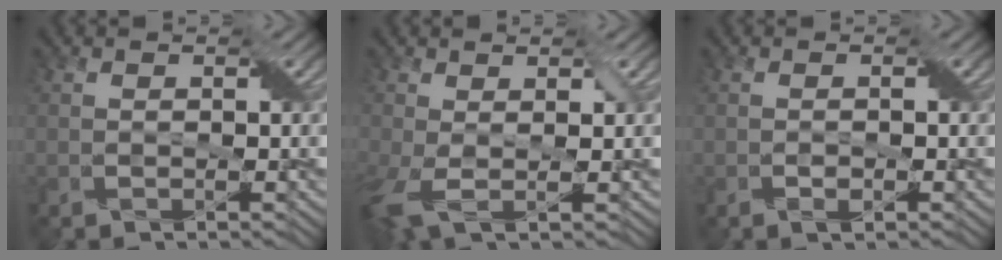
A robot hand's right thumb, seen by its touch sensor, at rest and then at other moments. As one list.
[{"total": 5.0, "force": [-0.3, 2.4, 4.4], "torque": [-0.116, -0.007, -0.007]}, {"total": 1.1, "force": [-0.5, 0.4, 0.9], "torque": [-0.018, 0.002, -0.008]}]